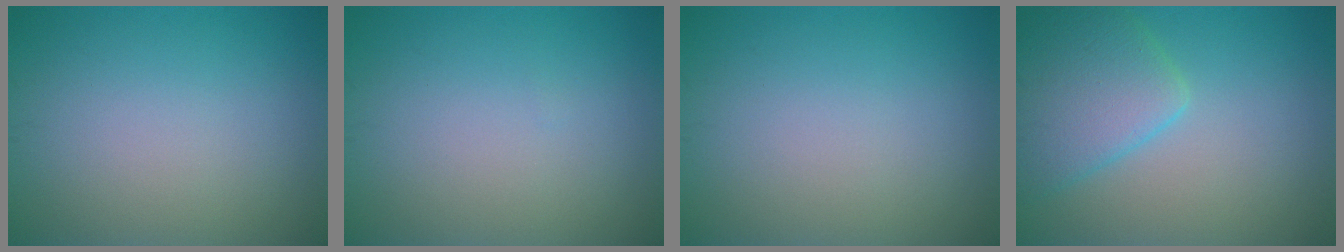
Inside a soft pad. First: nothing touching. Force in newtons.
{"total": 0.0}
{"total": 0.0}
{"total": 5.3, "press": 5.3, "slide": 0.3}